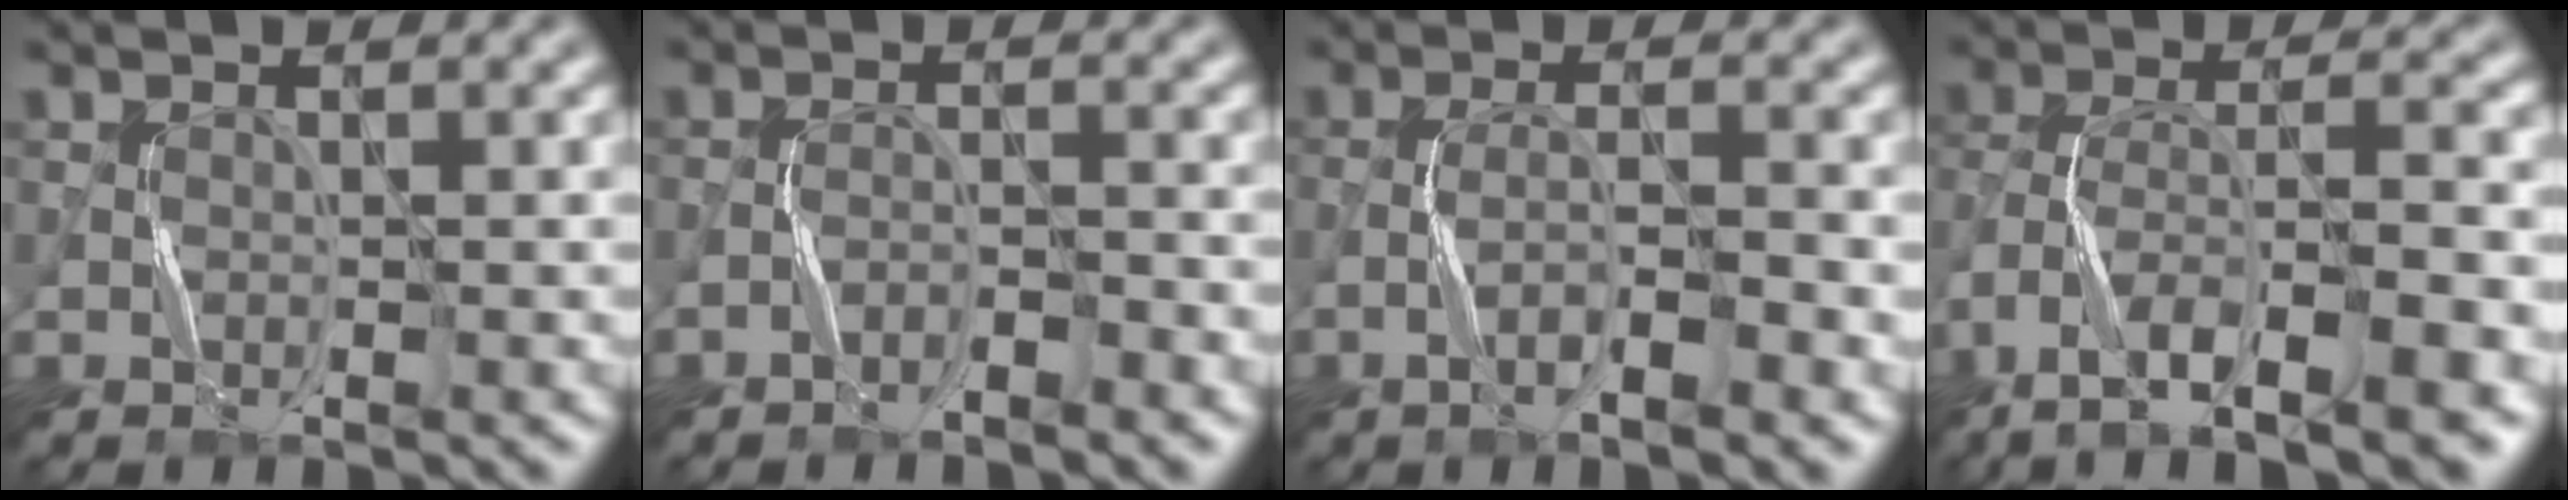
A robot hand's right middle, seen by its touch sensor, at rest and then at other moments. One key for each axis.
{"total": 2.1, "fx": -1.8, "fy": 0.2, "fz": 1.2, "tx": -0.026, "ty": 0.009, "tz": -0.034}
{"total": 4.2, "fx": -1.8, "fy": 0.8, "fz": 3.7, "tx": -0.068, "ty": 0.007, "tz": -0.035}
{"total": 11.6, "fx": -7.4, "fy": 3.6, "fz": 8.2, "tx": -0.161, "ty": 0.004, "tz": -0.123}